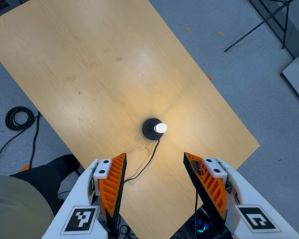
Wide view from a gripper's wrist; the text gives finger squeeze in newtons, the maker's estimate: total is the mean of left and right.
{"total": 0.0}